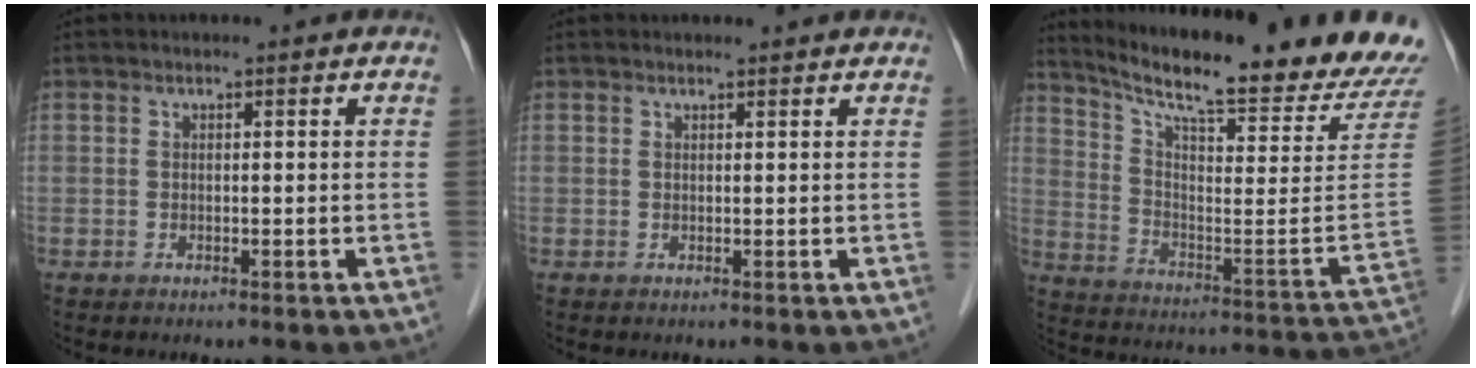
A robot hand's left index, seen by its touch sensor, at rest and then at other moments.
{"total": 2.0, "force": [1.9, 0.2, 0.2], "torque": [-0.012, 0.008, 0.022]}
{"total": 26.1, "force": [23.2, 0.1, 12.0], "torque": [-0.199, -0.091, 0.315]}